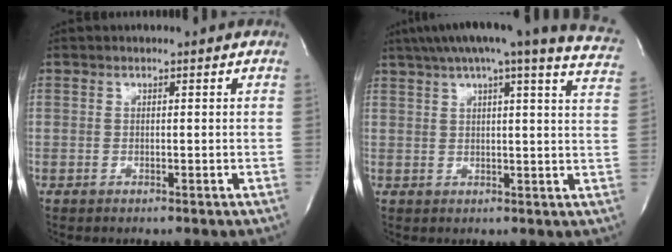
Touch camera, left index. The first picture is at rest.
{"total": 24.3, "force": [20.2, 1.5, 13.5], "torque": [-0.207, -0.007, 0.239]}